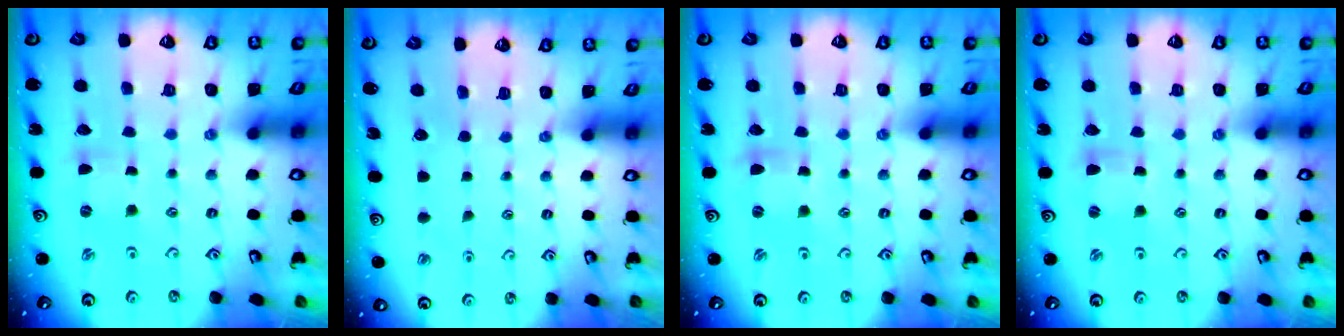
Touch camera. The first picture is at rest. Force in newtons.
{"total": 0.0}
{"total": 1.2, "press": 1.2, "slide": 0.3}
{"total": 0.7, "press": 0.7, "slide": 0.1}